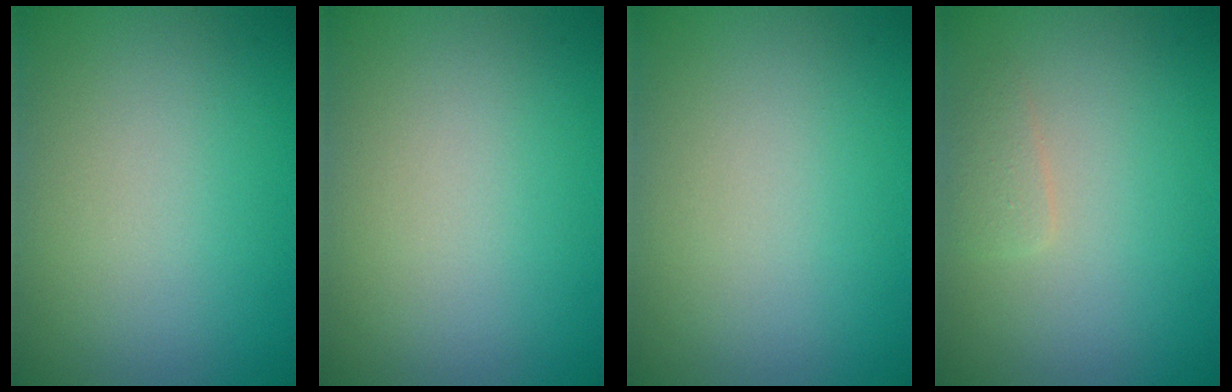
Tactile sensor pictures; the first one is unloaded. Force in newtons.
{"total": 0.0}
{"total": 0.0}
{"total": 1.0, "press": 1.0, "slide": 0.1}